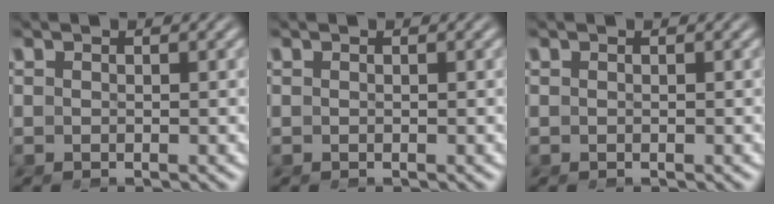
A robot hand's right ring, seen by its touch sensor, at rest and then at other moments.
{"total": 0.0}
{"total": 0.0}